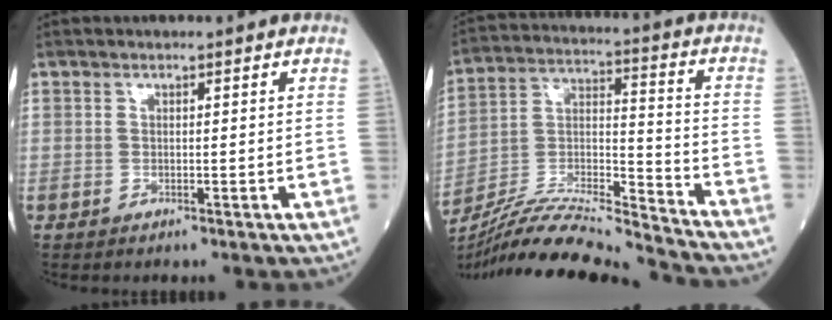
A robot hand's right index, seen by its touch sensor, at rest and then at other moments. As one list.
[{"total": 18.8, "force": [-17.8, -0.9, 6.2], "torque": [-0.120, 0.001, -0.314]}]